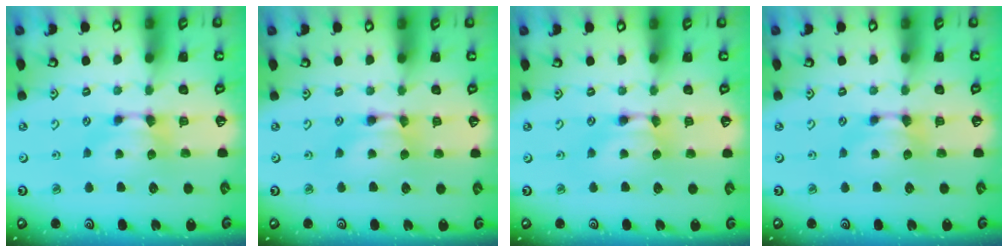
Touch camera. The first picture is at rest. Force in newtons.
{"total": 1.6, "press": 1.6, "slide": 0.1}
{"total": 1.6, "press": 1.5, "slide": 0.2}
{"total": 0.0}